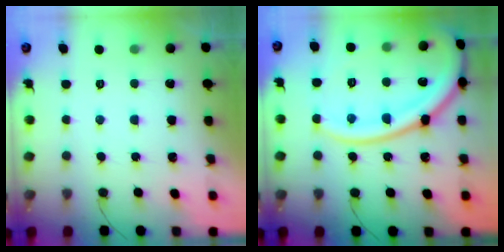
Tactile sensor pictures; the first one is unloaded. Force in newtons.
{"total": 21.4, "press": 21.2, "slide": 2.7}